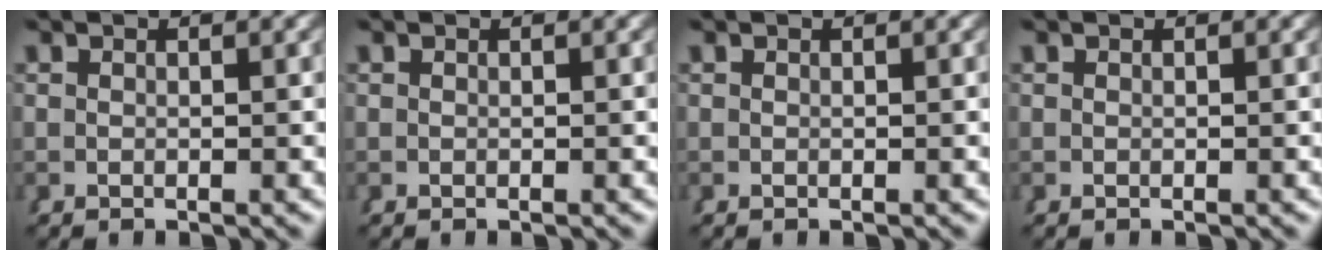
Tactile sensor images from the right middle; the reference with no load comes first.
{"total": 0.0}
{"total": 0.0}
{"total": 0.0}